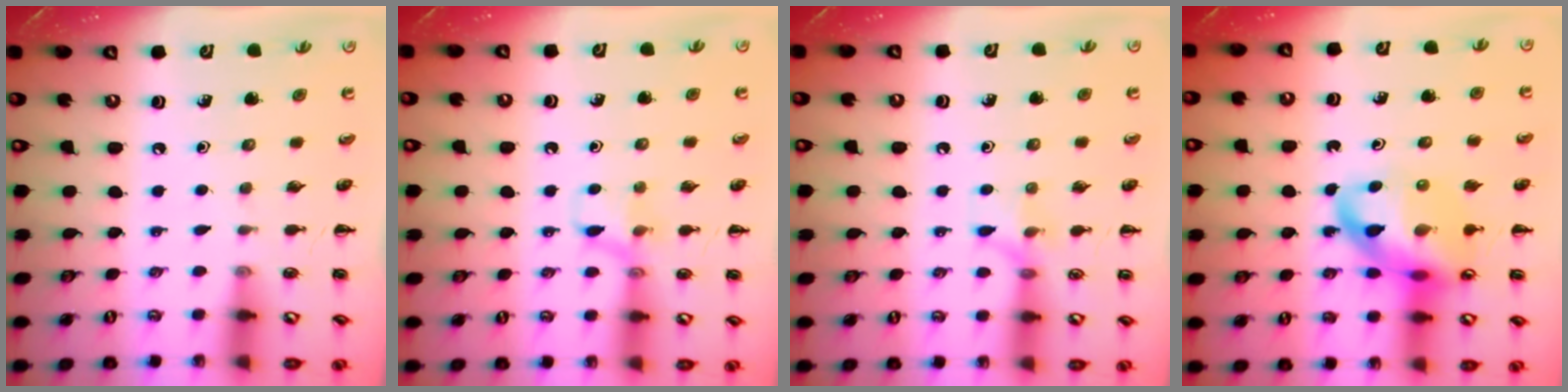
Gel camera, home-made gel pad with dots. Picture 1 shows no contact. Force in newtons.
{"total": 8.0, "press": 7.9, "slide": 1.1}
{"total": 5.8, "press": 5.7, "slide": 1.0}
{"total": 16.4, "press": 16.1, "slide": 3.1}